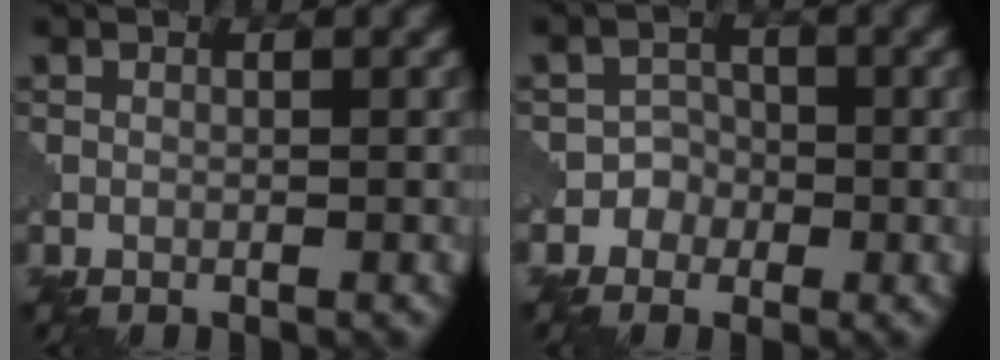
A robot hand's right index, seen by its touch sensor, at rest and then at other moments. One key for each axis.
{"total": 2.5, "fx": -1.2, "fy": 2.2, "fz": 0.1, "tx": 0.029, "ty": 0.011, "tz": -0.030}